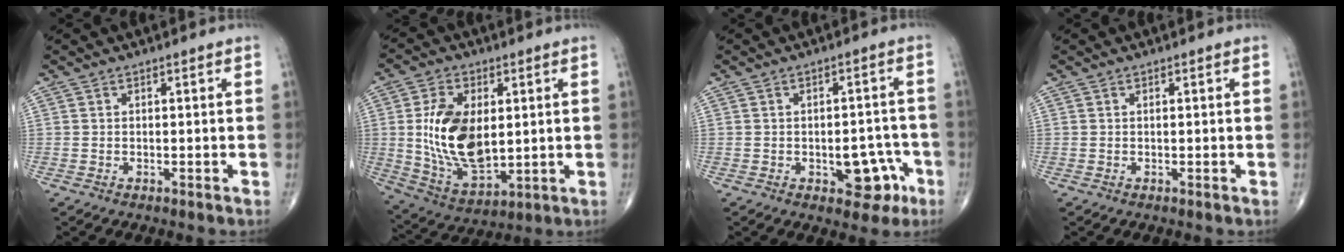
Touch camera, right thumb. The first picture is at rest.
{"total": 16.2, "force": [1.7, 9.3, 13.2], "torque": [-0.232, -0.016, 0.044]}
{"total": 7.8, "force": [-3.0, 4.5, 5.6], "torque": [-0.036, 0.026, -0.030]}
{"total": 0.0}